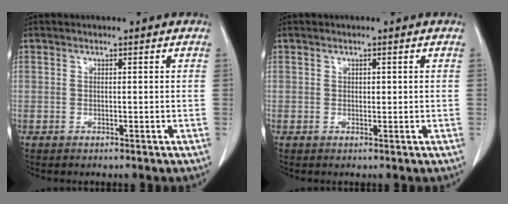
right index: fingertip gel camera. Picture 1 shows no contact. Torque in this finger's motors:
{"motor_torque": [-0.06, 0.03, -0.04, -0.01]}